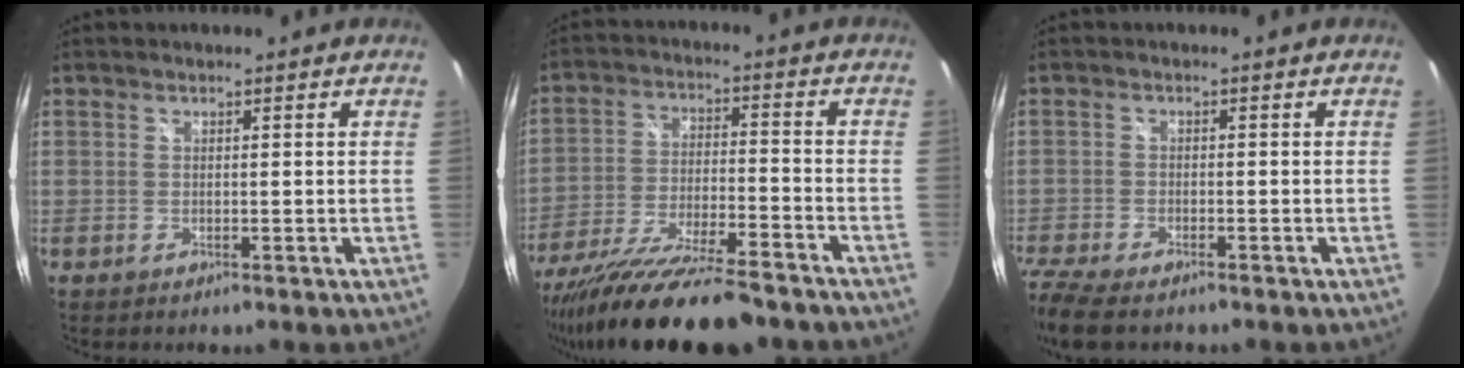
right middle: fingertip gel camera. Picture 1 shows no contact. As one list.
[{"total": 19.4, "force": [-16.2, 2.3, 10.4], "torque": [-0.201, -0.054, -0.266]}, {"total": 9.0, "force": [-7.1, 2.5, 5.1], "torque": [-0.134, -0.042, -0.134]}]